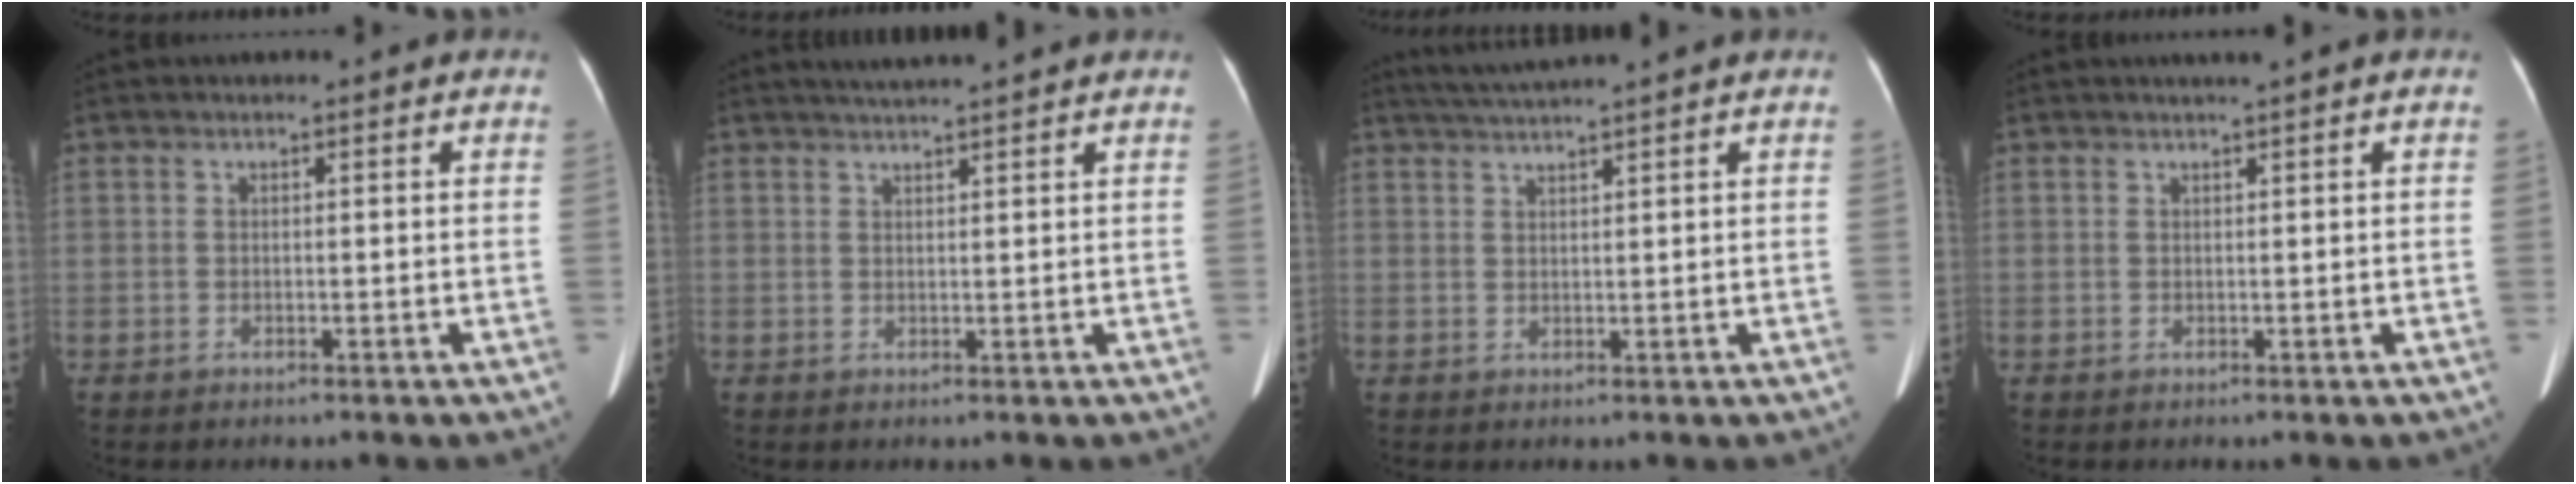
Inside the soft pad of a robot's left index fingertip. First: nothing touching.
{"total": 5.2, "force": [4.6, -0.7, 2.2], "torque": [-0.034, 0.023, 0.068]}
{"total": 4.9, "force": [4.3, -1.3, 2.0], "torque": [-0.035, 0.022, 0.078]}
{"total": 1.0, "force": [0.7, -0.3, 0.7], "torque": [-0.013, -0.001, 0.017]}